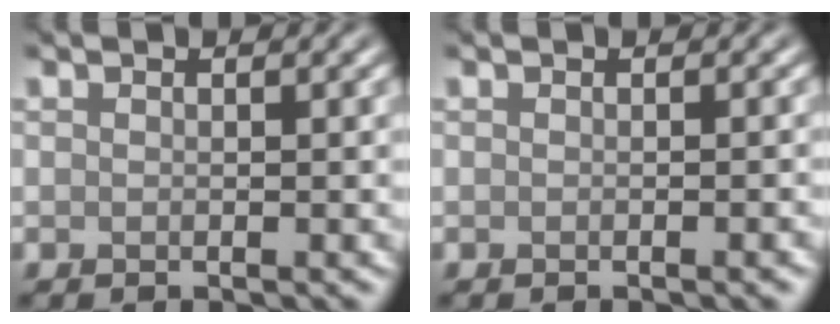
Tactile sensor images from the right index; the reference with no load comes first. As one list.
[{"total": 1.3, "force": [-0.4, 0.3, 1.1], "torque": [-0.008, 0.001, -0.008]}]